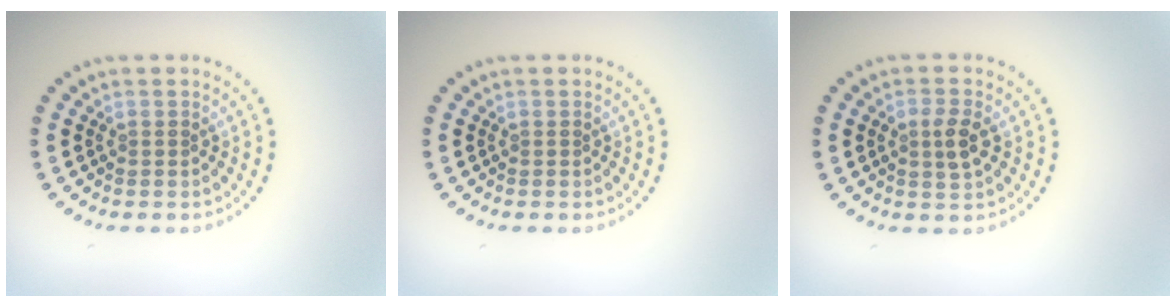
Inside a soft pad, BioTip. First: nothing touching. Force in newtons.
{"total": 0.0}
{"total": 2.2, "press": 2.1, "slide": 0.3}